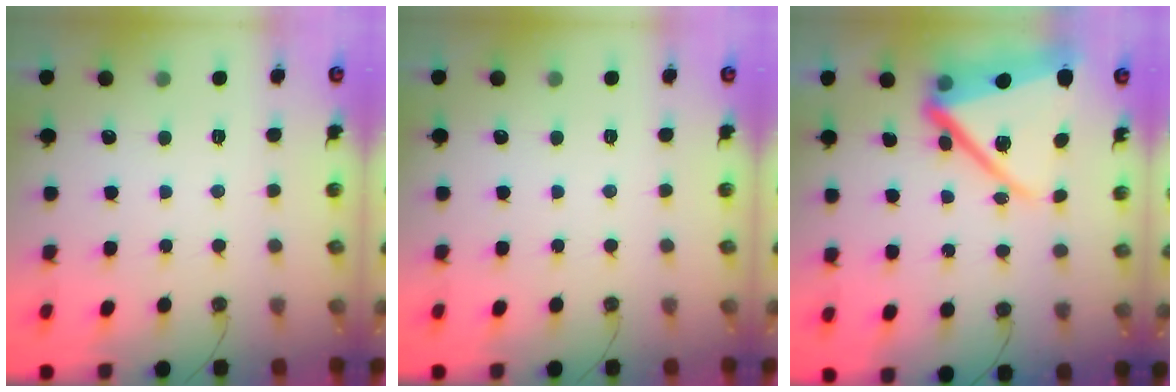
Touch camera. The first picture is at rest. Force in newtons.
{"total": 0.0}
{"total": 20.4, "press": 20.3, "slide": 1.5}